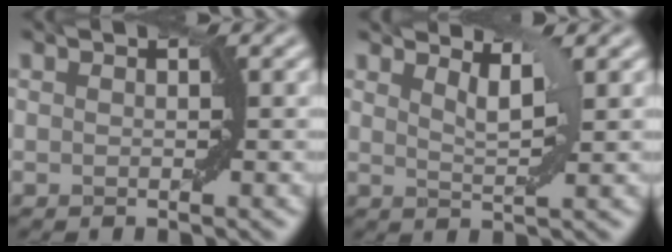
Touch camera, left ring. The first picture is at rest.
{"total": 2.3, "force": [1.7, 0.3, 1.4], "torque": [-0.018, -0.006, 0.031]}